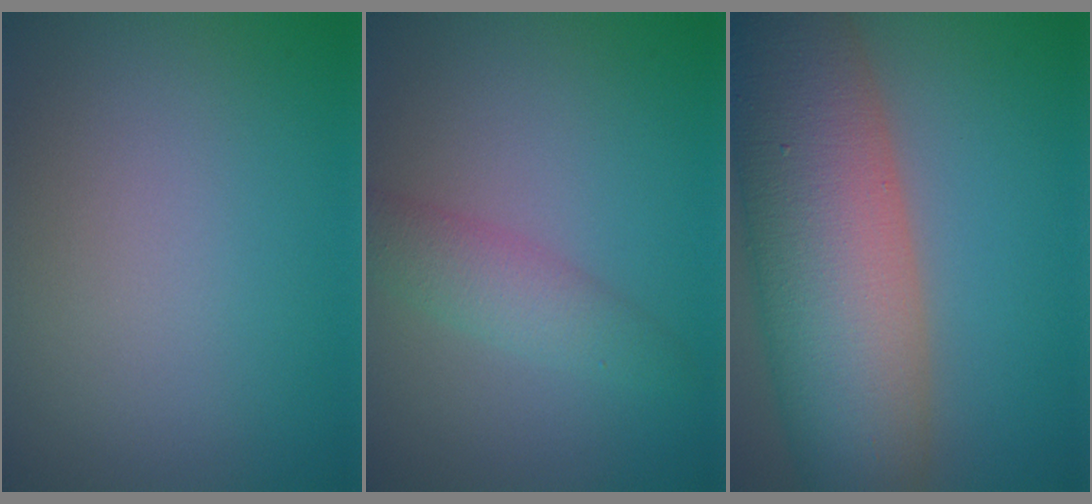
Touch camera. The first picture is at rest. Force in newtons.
{"total": 2.9, "press": 2.9, "slide": 0.0}
{"total": 13.9, "press": 13.9, "slide": 0.6}